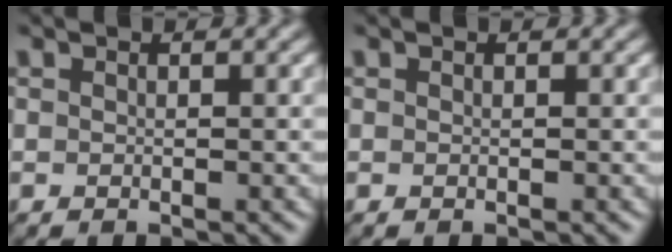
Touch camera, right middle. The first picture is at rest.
{"total": 0.0}